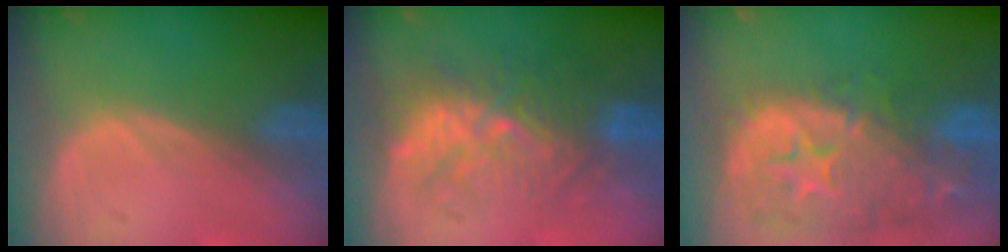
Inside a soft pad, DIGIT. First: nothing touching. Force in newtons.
{"total": 9.1, "press": 8.7, "slide": 2.7}
{"total": 14.1, "press": 11.4, "slide": 8.3}